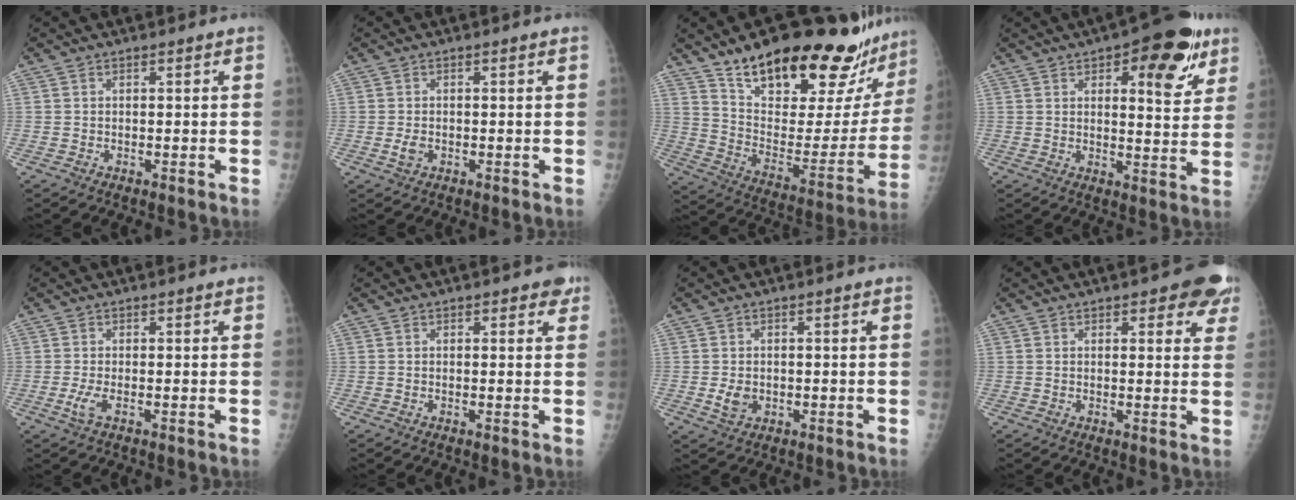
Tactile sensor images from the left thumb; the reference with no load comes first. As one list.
[{"total": 1.9, "force": [-0.4, 1.2, 1.3], "torque": [-0.026, 0.002, -0.007]}, {"total": 30.1, "force": [23.1, 9.2, 17.0], "torque": [-0.218, -0.102, 0.342]}, {"total": 14.6, "force": [7.5, 6.0, 11.0], "torque": [-0.101, -0.024, 0.096]}, {"total": 2.3, "force": [-0.4, 0.6, 2.1], "torque": [-0.050, -0.005, -0.011]}, {"total": 2.6, "force": [1.5, 1.4, 1.6], "torque": [-0.002, -0.002, 0.013]}, {"total": 3.0, "force": [-0.4, 2.3, 2.0], "torque": [-0.033, -0.002, -0.002]}, {"total": 7.3, "force": [4.3, 3.1, 5.1], "torque": [-0.023, -0.013, 0.044]}]